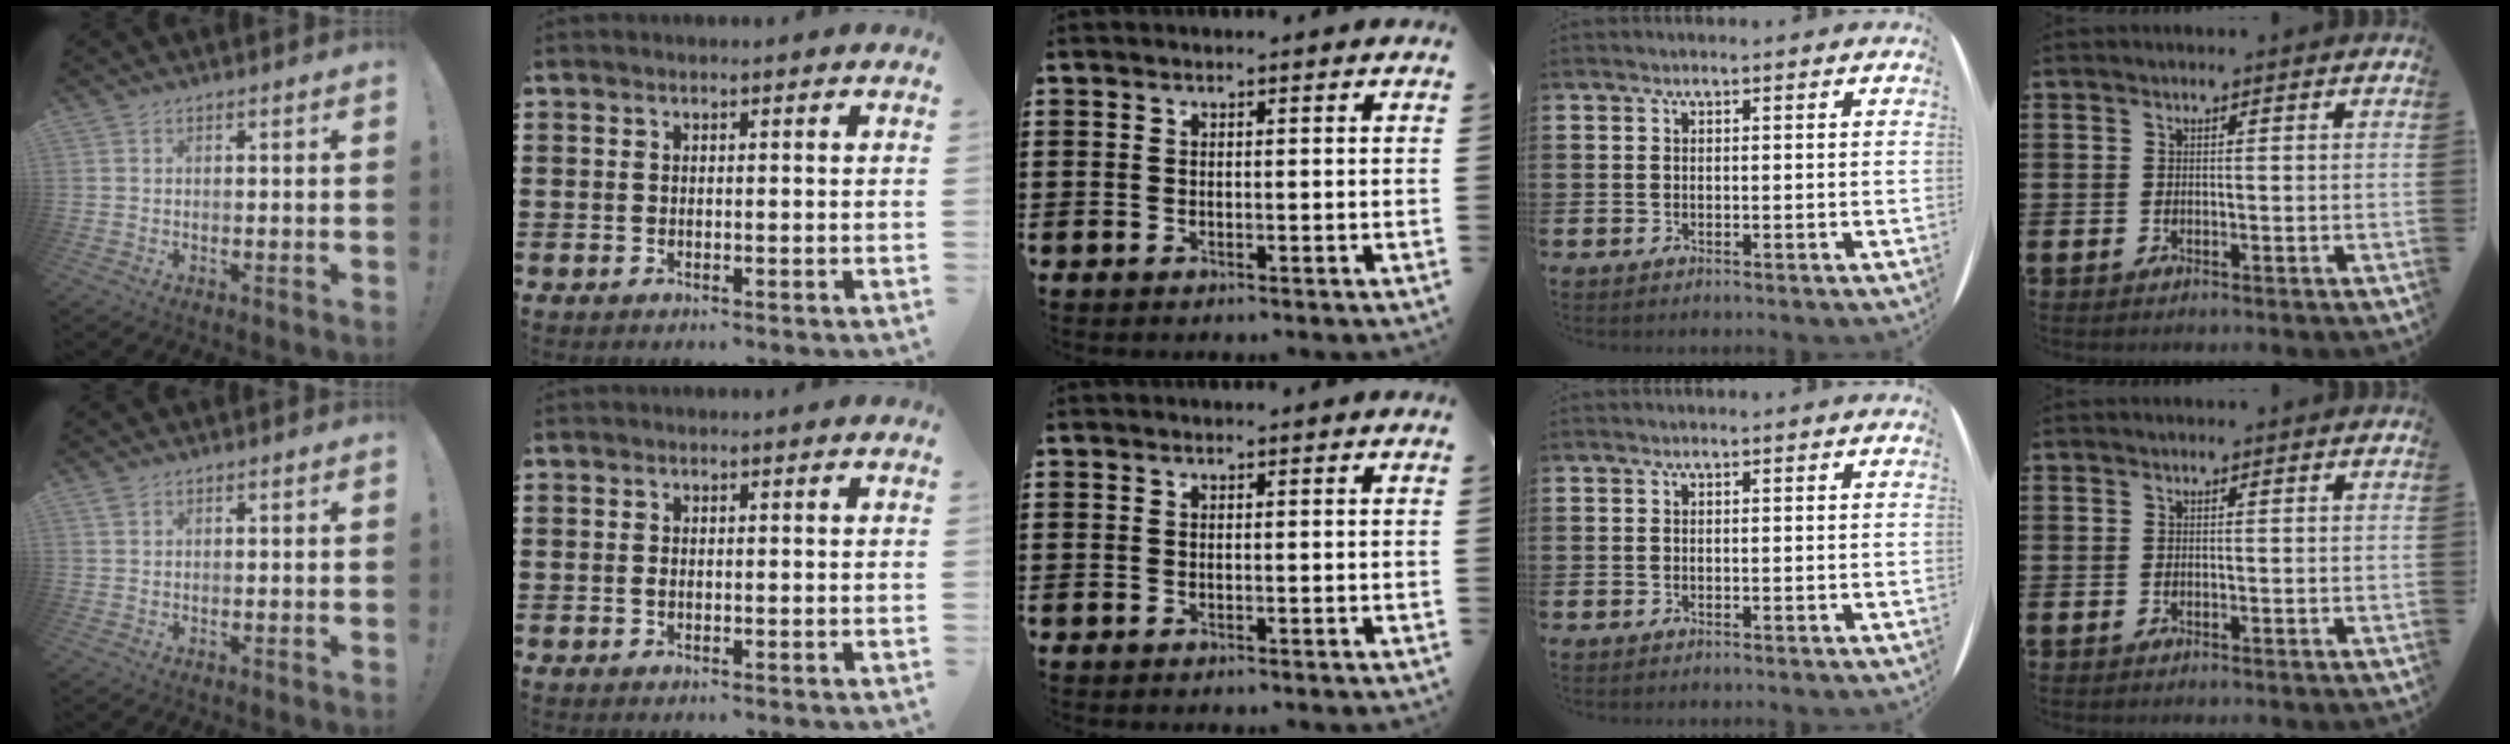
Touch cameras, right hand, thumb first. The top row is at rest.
{"thumb": {"total": 1.3, "force": [0.8, 0.6, 0.7], "torque": [-0.021, 0.004, 0.017]}, "index": {"total": 0.5, "force": [-0.1, 0.2, 0.5], "torque": [-0.012, -0.003, -0.001]}}